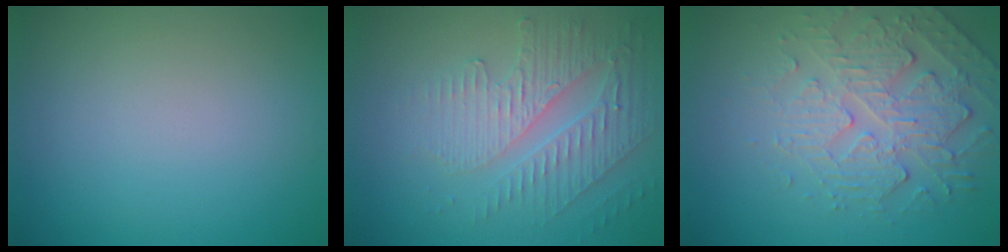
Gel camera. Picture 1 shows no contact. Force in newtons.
{"total": 4.0, "press": 3.4, "slide": 2.0}
{"total": 4.9, "press": 3.7, "slide": 3.1}